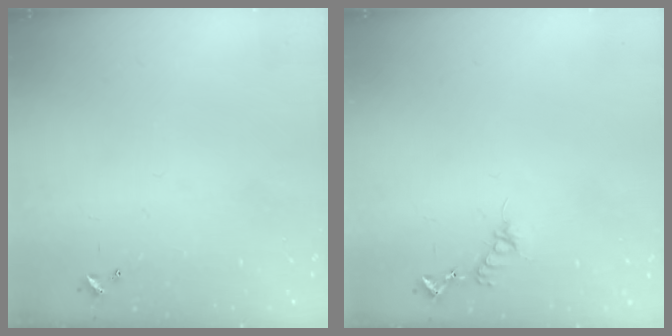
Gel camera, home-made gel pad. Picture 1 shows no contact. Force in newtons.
{"total": 8.7, "press": 8.6, "slide": 0.7}